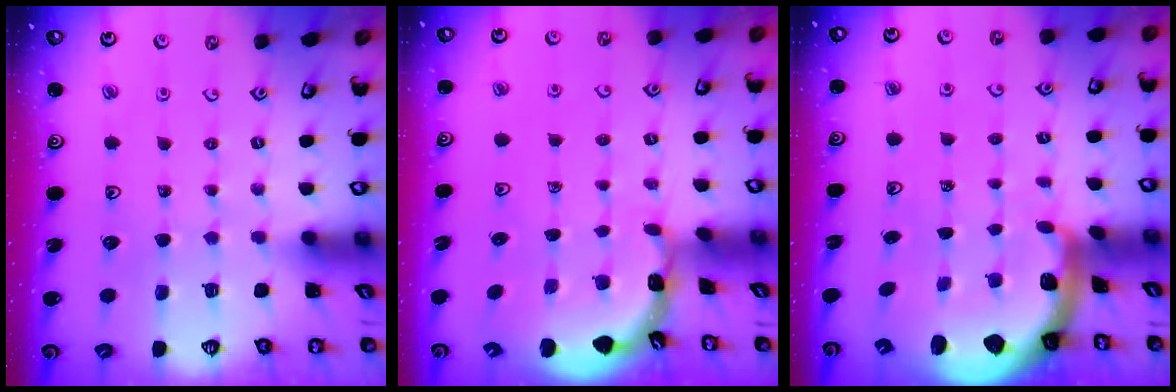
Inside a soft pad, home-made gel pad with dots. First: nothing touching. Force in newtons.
{"total": 1.8, "press": 1.8, "slide": 0.1}
{"total": 2.4, "press": 2.3, "slide": 0.5}